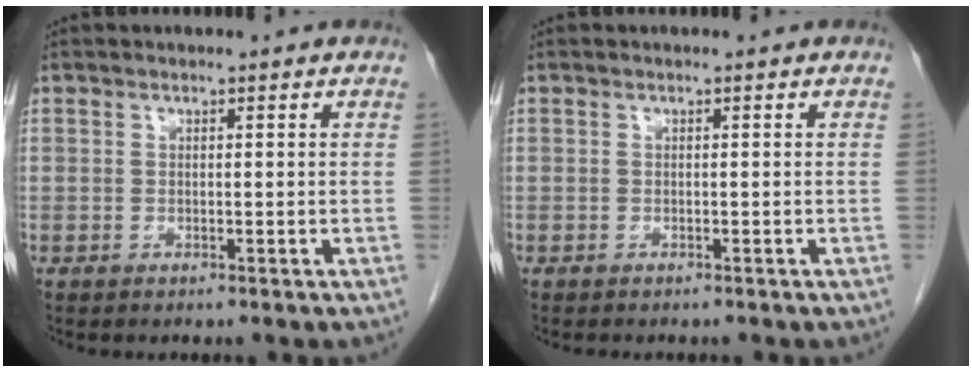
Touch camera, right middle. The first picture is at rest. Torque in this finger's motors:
{"motor_torque": [0.15, 0.12, -0.01, -0.01]}